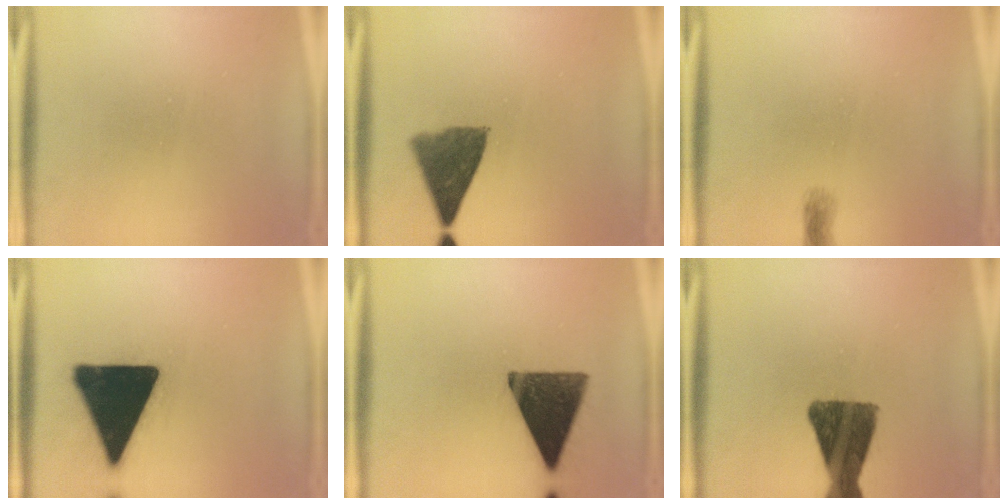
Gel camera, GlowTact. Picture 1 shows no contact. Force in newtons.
{"total": 8.5}
{"total": 0.6}
{"total": 21.1}
{"total": 14.4}
{"total": 12.3}